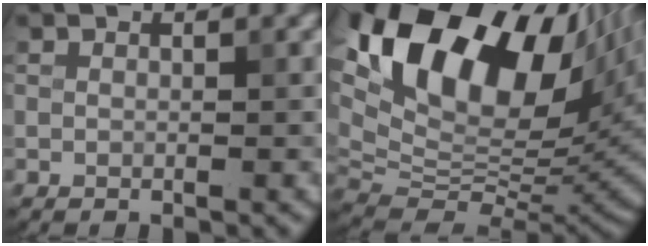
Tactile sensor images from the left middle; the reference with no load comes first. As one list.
[{"total": 19.1, "force": [8.7, 10.2, 13.7], "torque": [-0.272, 0.042, 0.157]}]